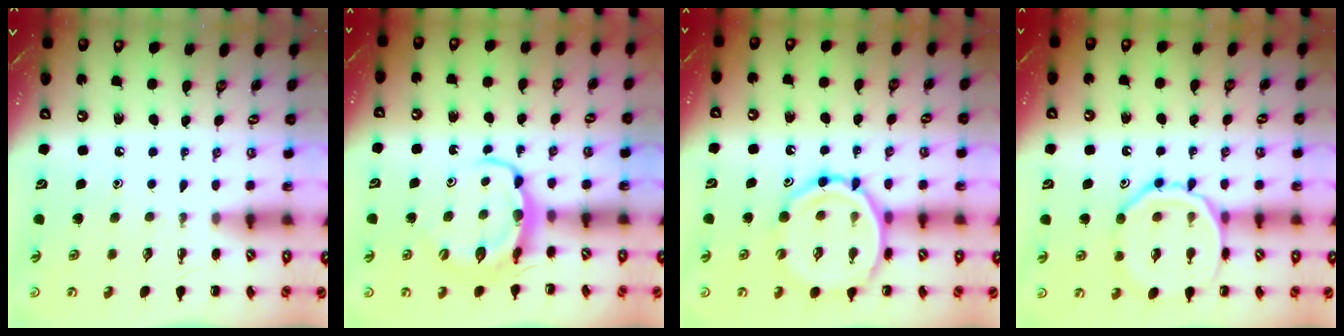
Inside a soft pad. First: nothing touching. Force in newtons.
{"total": 6.2, "press": 6.1, "slide": 0.9}
{"total": 14.9, "press": 14.4, "slide": 3.5}
{"total": 12.7, "press": 12.6, "slide": 0.7}